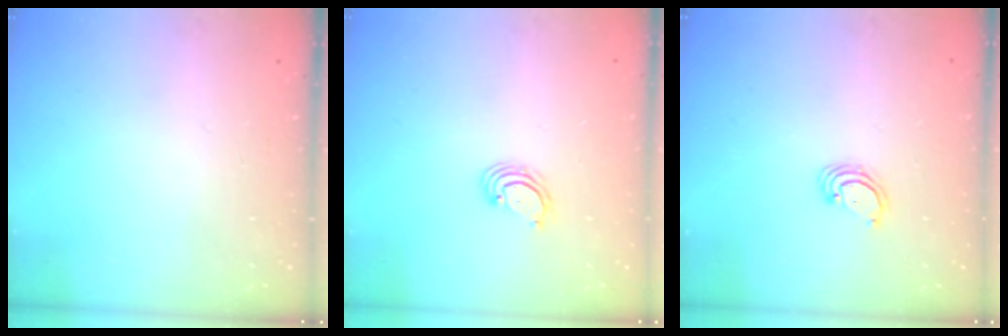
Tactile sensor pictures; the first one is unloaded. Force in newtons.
{"total": 2.7, "press": 2.7, "slide": 0.7}
{"total": 2.4, "press": 2.4, "slide": 0.2}